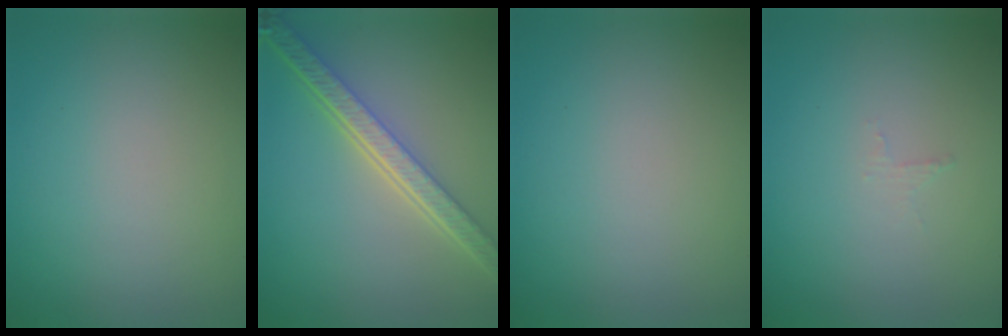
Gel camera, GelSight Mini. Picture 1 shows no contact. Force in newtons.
{"total": 6.0, "press": 4.6, "slide": 3.9}
{"total": 0.0}
{"total": 0.7, "press": 0.6, "slide": 0.2}